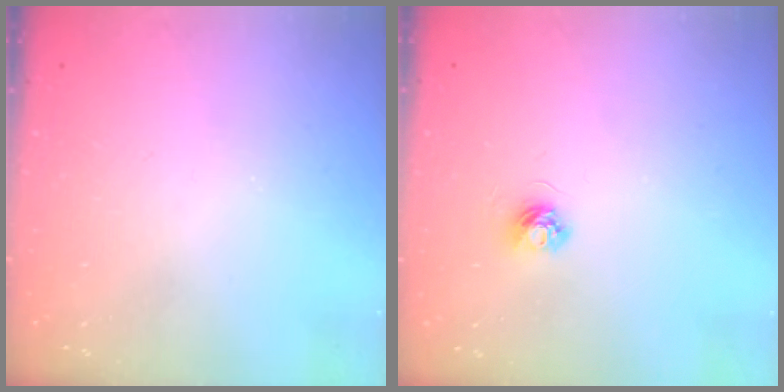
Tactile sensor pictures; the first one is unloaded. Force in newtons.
{"total": 3.6, "press": 3.6, "slide": 0.5}